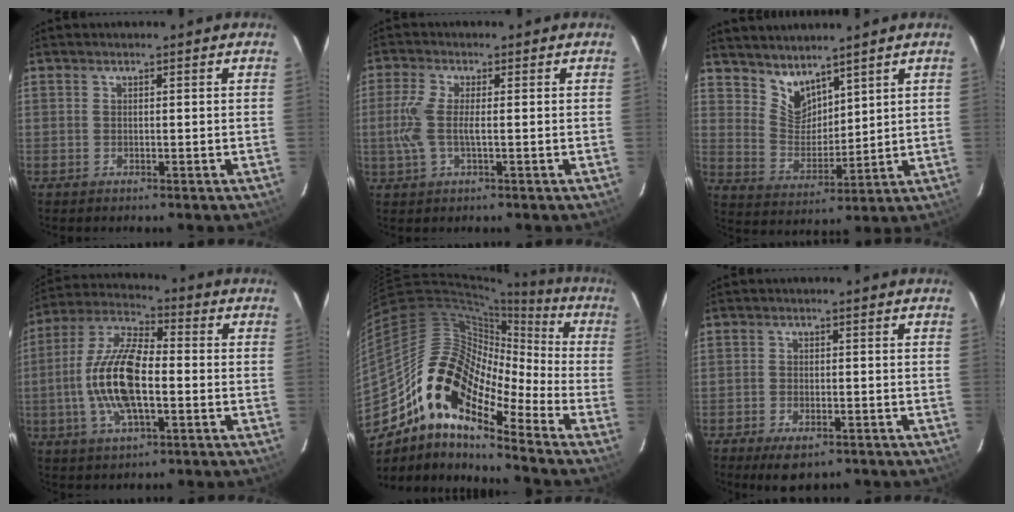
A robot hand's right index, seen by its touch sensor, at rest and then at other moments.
{"total": 5.8, "force": [-0.4, 1.5, 5.5], "torque": [-0.125, 0.000, -0.007]}
{"total": 7.3, "force": [6.1, 3.3, 2.1], "torque": [-0.031, 0.000, 0.127]}
{"total": 15.3, "force": [-2.3, 5.9, 13.9], "torque": [-0.287, 0.005, -0.050]}
{"total": 17.8, "force": [-10.9, 7.1, 12.2], "torque": [-0.202, -0.002, -0.226]}
{"total": 5.9, "force": [-3.9, 2.8, 3.5], "torque": [-0.079, -0.015, -0.061]}